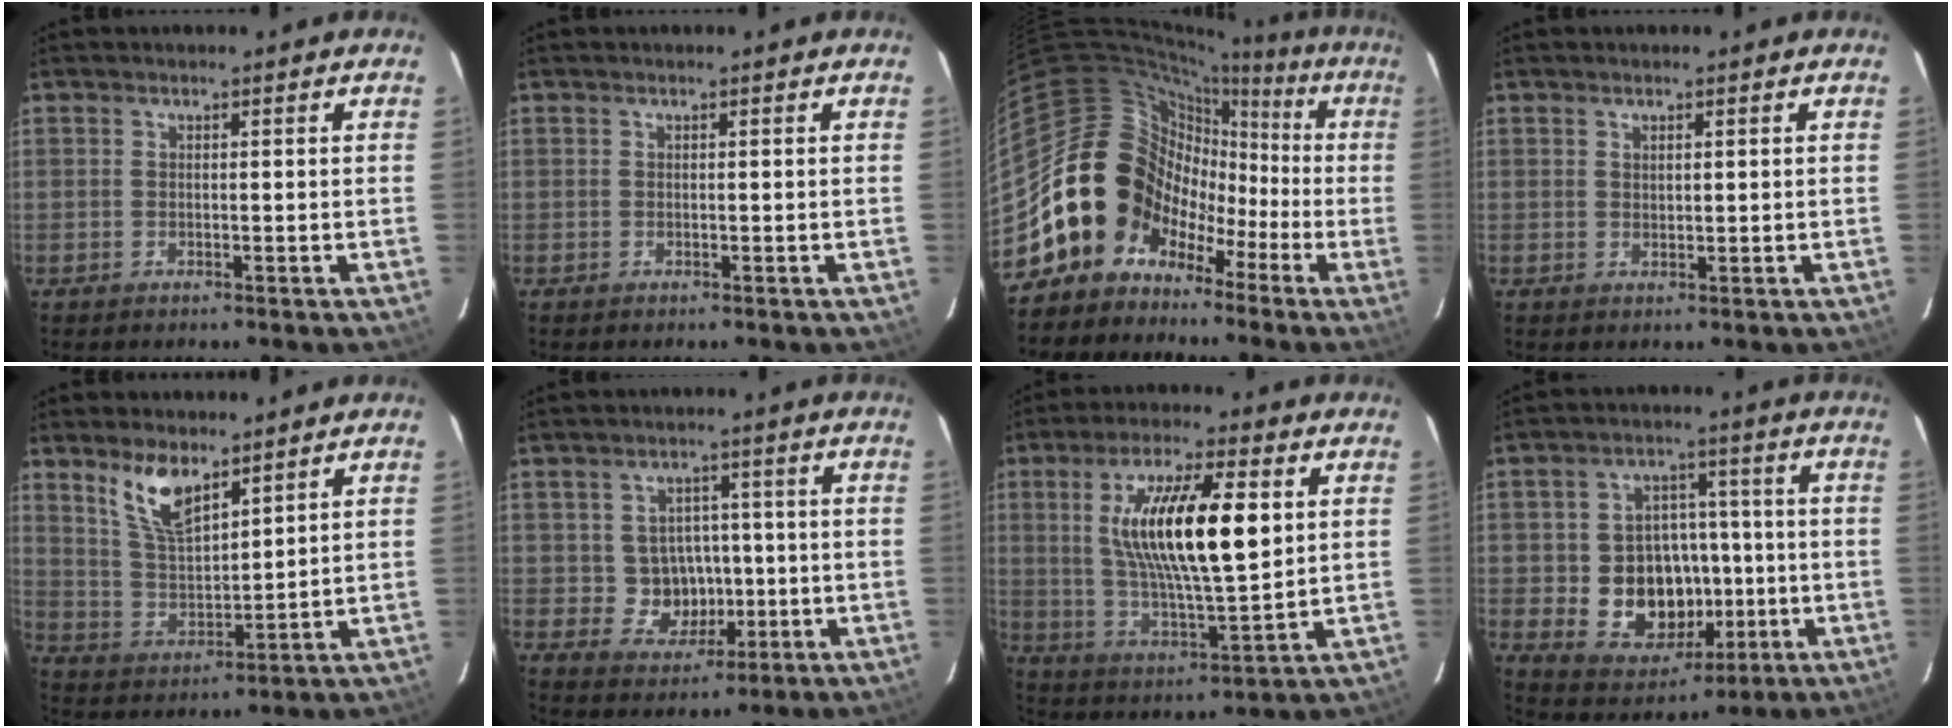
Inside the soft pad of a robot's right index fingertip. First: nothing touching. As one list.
[{"total": 0.0}, {"total": 16.5, "force": [-5.6, 14.8, 4.5], "torque": [-0.113, 0.042, -0.099]}, {"total": 1.1, "force": [0.7, 0.5, 0.6], "torque": [-0.009, 0.002, 0.014]}, {"total": 9.3, "force": [6.3, 3.5, 5.9], "torque": [-0.112, 0.000, 0.133]}, {"total": 7.2, "force": [-0.6, 6.8, 2.1], "torque": [-0.050, 0.015, 0.009]}, {"total": 17.9, "force": [4.2, 4.9, 16.7], "torque": [-0.304, 0.001, 0.082]}, {"total": 13.7, "force": [-2.2, 11.5, 7.1], "torque": [-0.157, 0.011, -0.013]}]